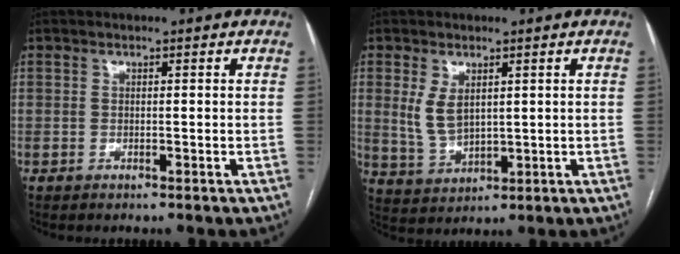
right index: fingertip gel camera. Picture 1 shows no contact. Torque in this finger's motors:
{"motor_torque": [0.23, 0.07, 0.15, 0.10]}